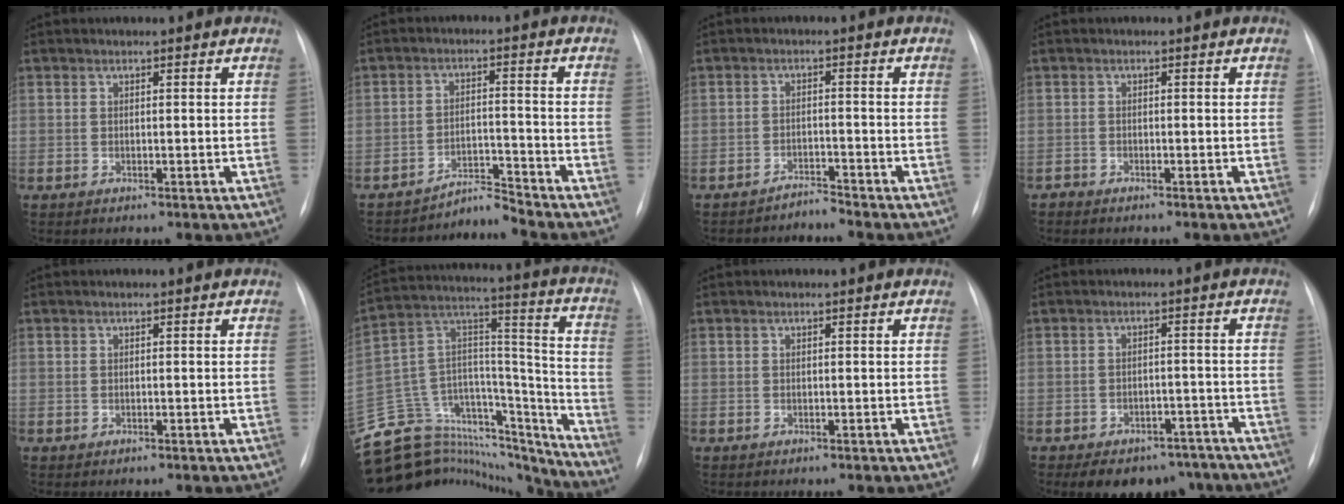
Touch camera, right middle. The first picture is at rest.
{"total": 4.2, "force": [-3.9, -1.1, -1.1], "torque": [0.019, -0.001, -0.062]}
{"total": 2.3, "force": [-2.2, -0.4, -0.6], "torque": [0.018, -0.011, -0.035]}
{"total": 0.8, "force": [-0.8, 0.0, -0.1], "torque": [-0.001, -0.002, -0.018]}
{"total": 0.0}
{"total": 31.5, "force": [-29.0, 8.7, 8.7], "torque": [-0.151, 0.041, -0.436]}
{"total": 0.0}
{"total": 12.2, "force": [-9.5, 6.5, 4.1], "torque": [-0.045, 0.018, -0.115]}